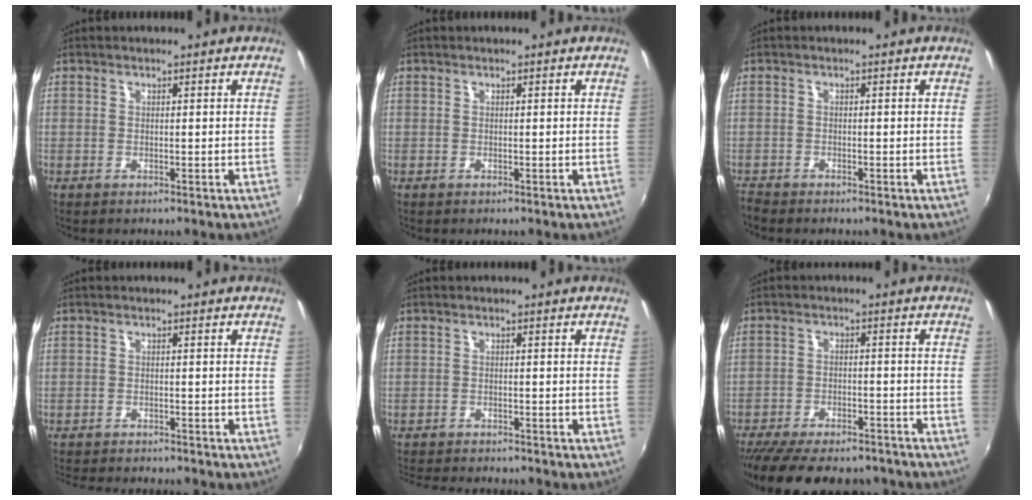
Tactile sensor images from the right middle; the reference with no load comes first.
{"total": 0.0}
{"total": 2.2, "force": [-2.1, 0.5, 0.4], "torque": [-0.018, -0.011, -0.045]}
{"total": 7.9, "force": [-7.3, 1.4, 2.6], "torque": [-0.068, -0.017, -0.112]}
{"total": 8.6, "force": [-8.0, 1.4, 2.9], "torque": [-0.076, -0.017, -0.125]}
{"total": 19.0, "force": [-15.9, 6.1, 8.5], "torque": [-0.178, -0.027, -0.224]}